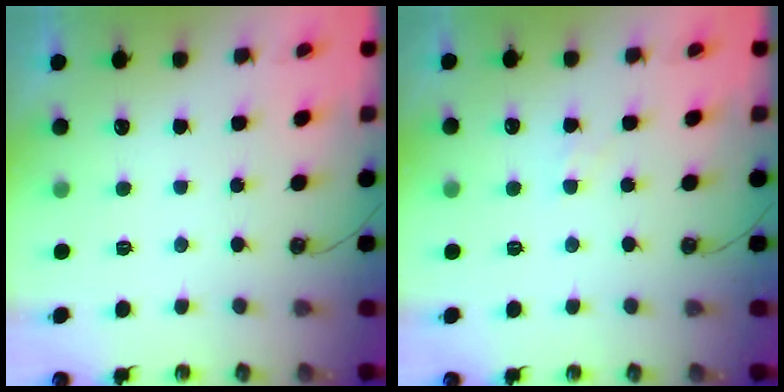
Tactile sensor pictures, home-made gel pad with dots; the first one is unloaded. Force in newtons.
{"total": 4.5, "press": 4.4, "slide": 0.5}